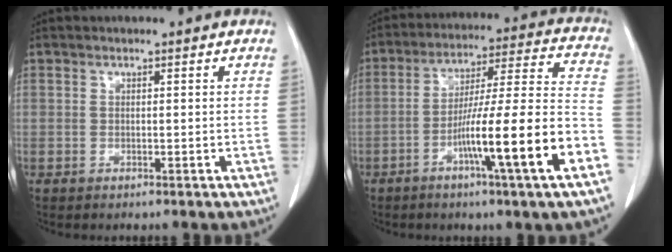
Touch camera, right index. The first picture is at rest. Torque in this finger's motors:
{"motor_torque": [2.14, 0.00, 1.05, 0.21]}